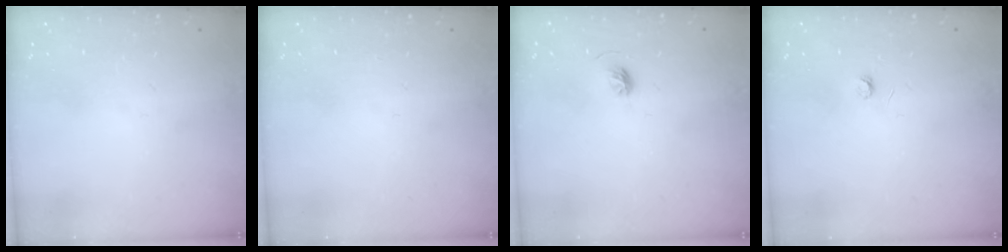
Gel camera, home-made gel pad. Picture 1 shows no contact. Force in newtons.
{"total": 0.0}
{"total": 4.6, "press": 4.4, "slide": 1.4}
{"total": 2.8, "press": 2.7, "slide": 0.3}